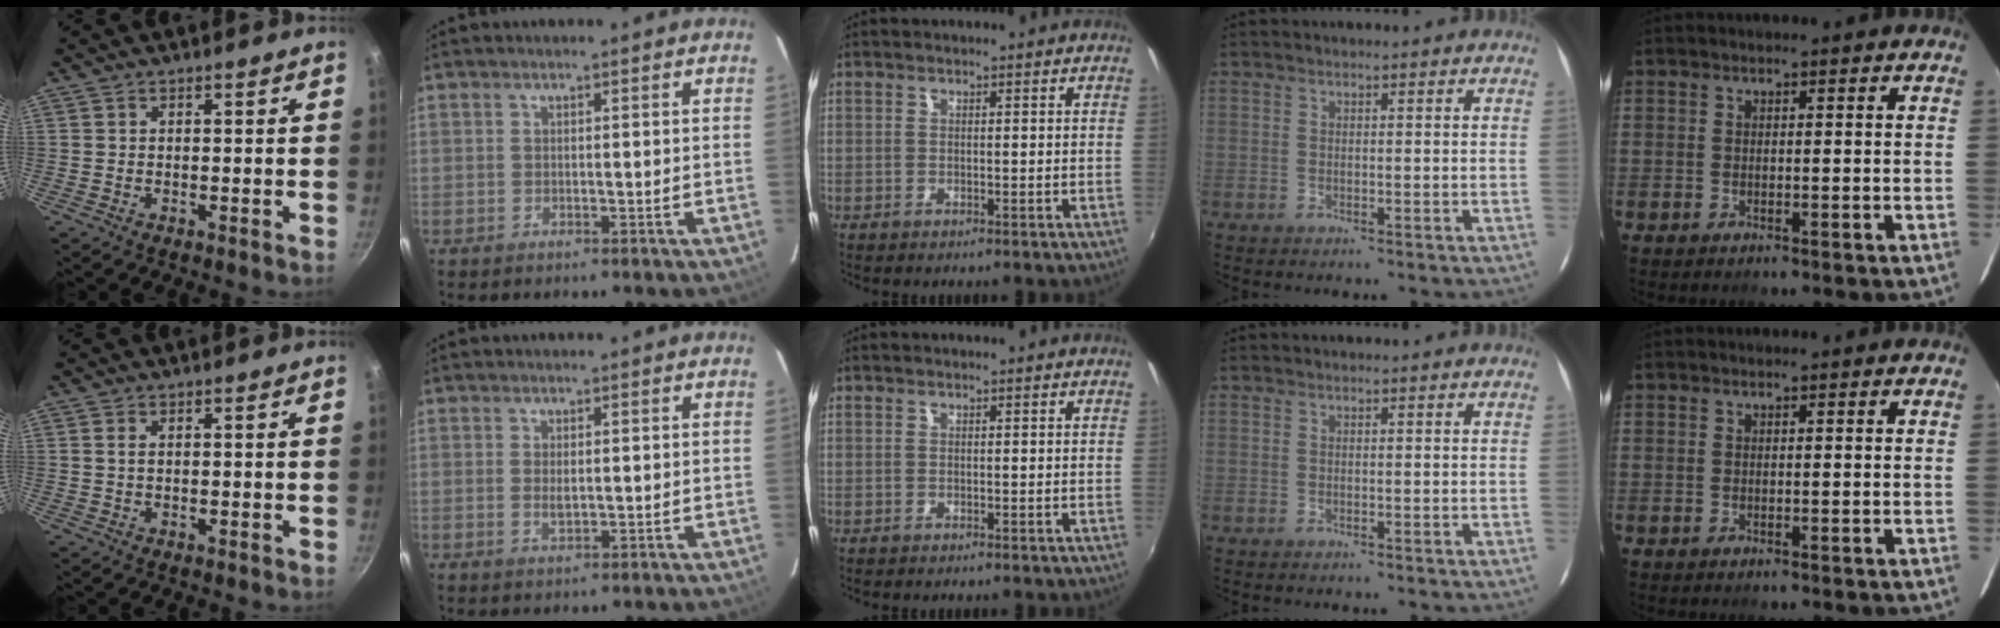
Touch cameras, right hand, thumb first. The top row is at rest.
{"thumb": {"total": 1.2, "force": [0.3, 0.6, 0.9], "torque": [-0.019, 0.001, 0.004]}, "index": {"total": 2.1, "force": [0.1, 0.9, 1.9], "torque": [-0.036, -0.002, 0.004]}}